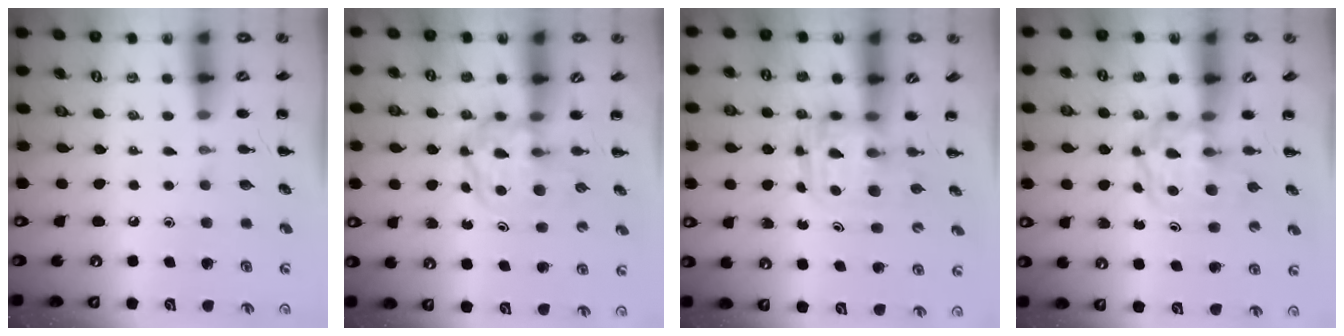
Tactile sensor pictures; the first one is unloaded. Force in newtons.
{"total": 3.8, "press": 3.7, "slide": 0.4}
{"total": 3.1, "press": 3.1, "slide": 0.3}
{"total": 3.9, "press": 3.9, "slide": 0.5}